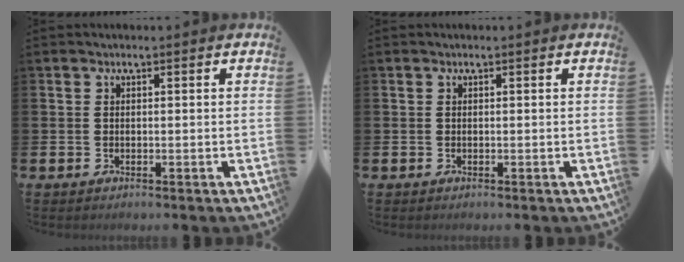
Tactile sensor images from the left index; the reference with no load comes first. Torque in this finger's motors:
{"motor_torque": [0.00, 0.00, 0.00, 0.00]}